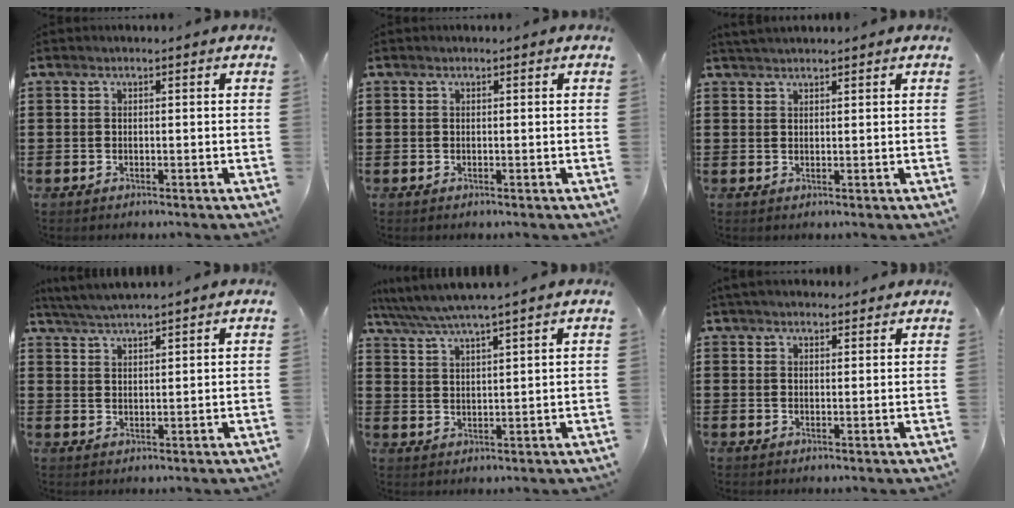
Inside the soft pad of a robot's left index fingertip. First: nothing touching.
{"total": 0.0}
{"total": 1.4, "force": [1.4, 0.2, 0.2], "torque": [-0.007, 0.001, 0.027]}
{"total": 3.5, "force": [3.4, -0.5, 0.7], "torque": [-0.025, -0.010, 0.062]}
{"total": 4.6, "force": [4.1, -0.4, 2.0], "torque": [-0.051, -0.020, 0.070]}
{"total": 2.5, "force": [2.3, 0.6, 0.6], "torque": [-0.017, 0.002, 0.045]}